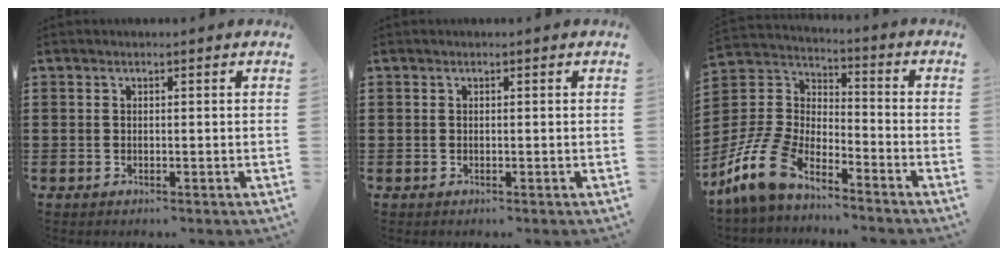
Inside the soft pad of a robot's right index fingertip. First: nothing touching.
{"total": 0.0}
{"total": 10.1, "force": [-7.9, 3.9, 5.0], "torque": [-0.147, 0.011, -0.164]}